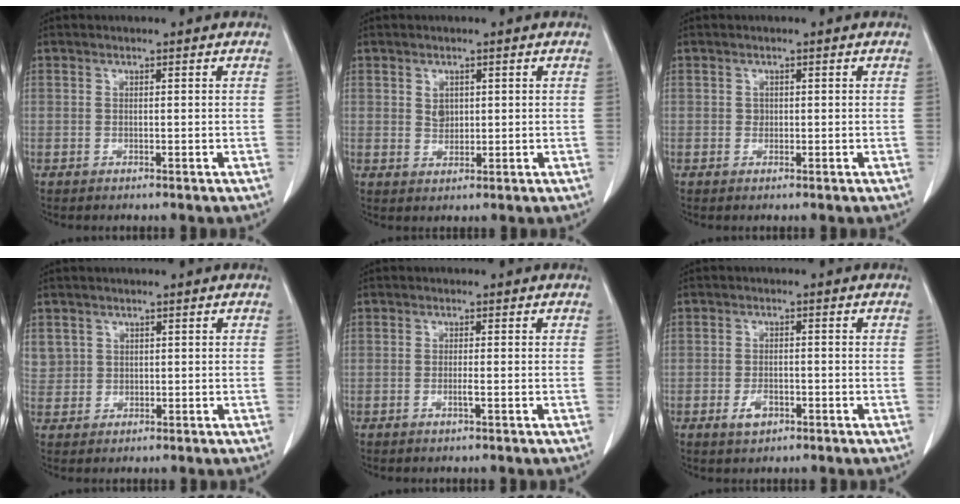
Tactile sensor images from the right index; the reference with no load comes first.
{"total": 2.1, "force": [0.7, 1.6, 1.2], "torque": [-0.020, -0.002, 0.015]}
{"total": 0.7, "force": [0.1, 0.7, 0.2], "torque": [0.001, 0.002, 0.001]}
{"total": 3.3, "force": [1.4, 3.0, 0.2], "torque": [0.009, 0.006, 0.029]}
{"total": 1.1, "force": [-0.4, -0.1, 1.0], "torque": [-0.022, -0.002, -0.008]}
{"total": 2.9, "force": [-1.5, 1.7, 1.9], "torque": [-0.035, 0.002, -0.021]}